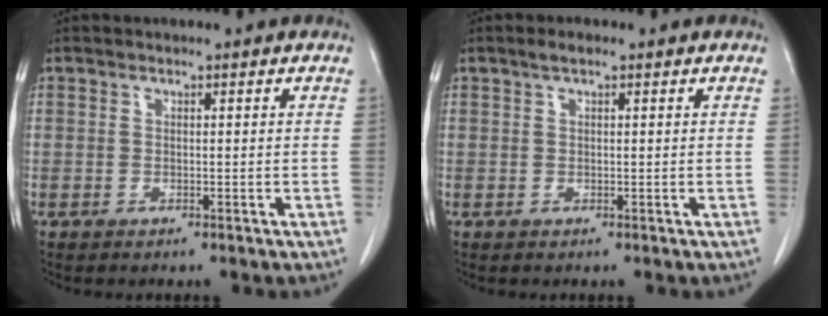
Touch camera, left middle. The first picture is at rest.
{"total": 1.4, "force": [0.9, 0.2, 1.0], "torque": [-0.023, 0.008, 0.016]}